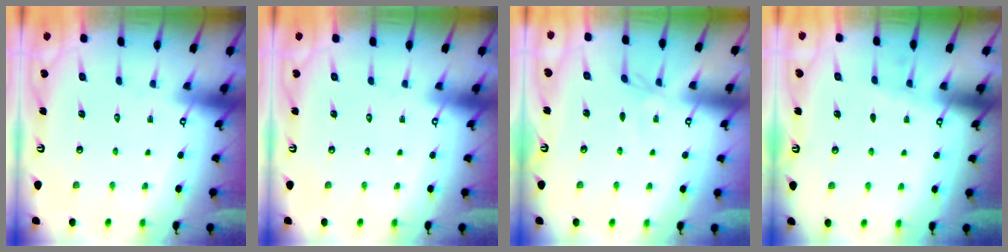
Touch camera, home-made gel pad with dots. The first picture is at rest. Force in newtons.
{"total": 0.0}
{"total": 2.2, "press": 2.2, "slide": 0.3}
{"total": 1.4, "press": 1.3, "slide": 0.3}